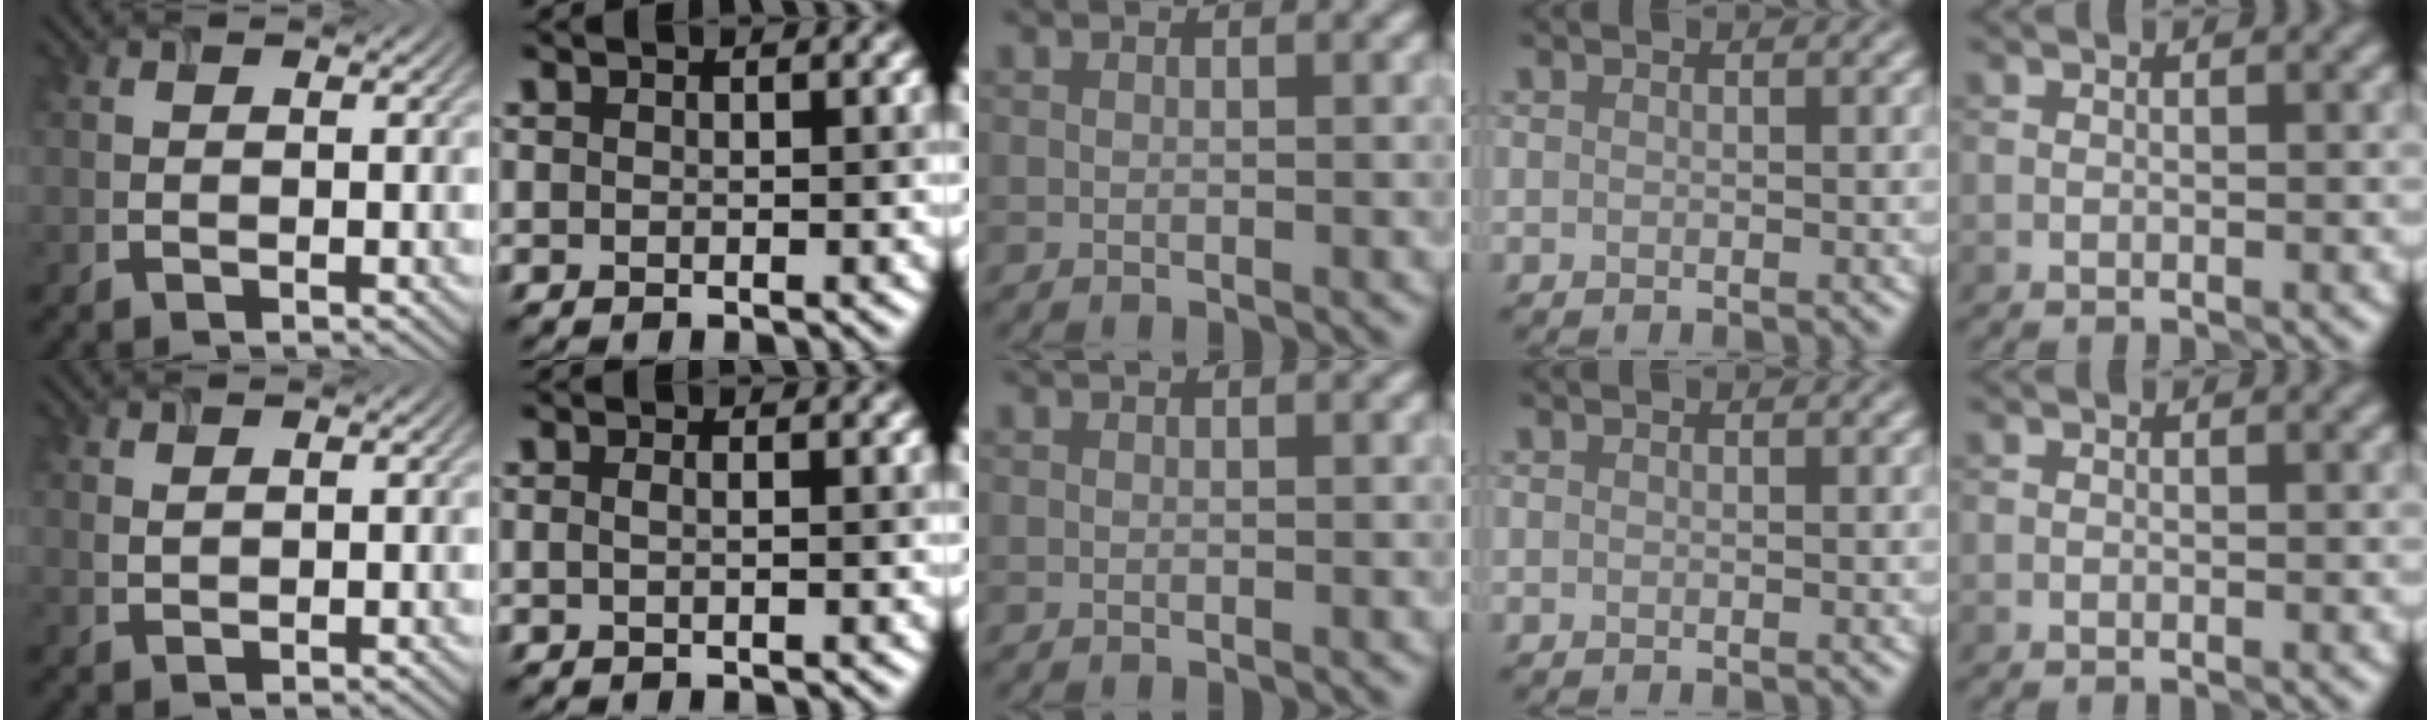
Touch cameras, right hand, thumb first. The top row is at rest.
{"thumb": {"total": 1.0, "force": [0.7, 0.5, 0.5], "torque": [-0.019, -0.002, 0.018]}, "index": {"total": 0.8, "force": [0.0, 0.2, 0.7], "torque": [-0.016, -0.001, -0.003]}}